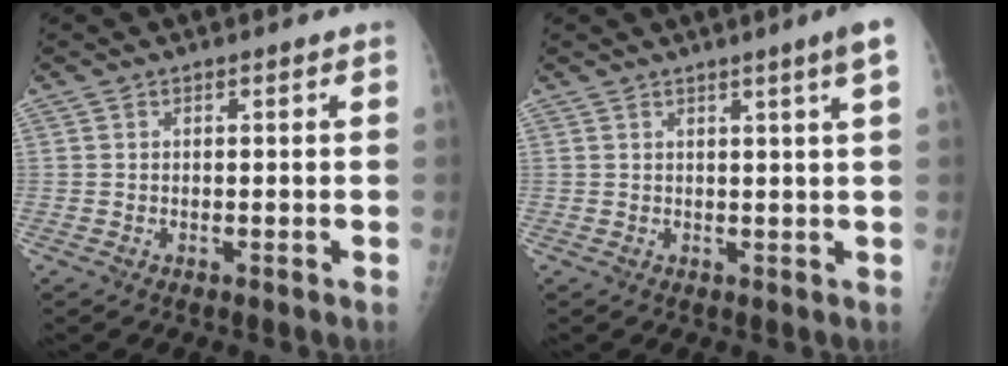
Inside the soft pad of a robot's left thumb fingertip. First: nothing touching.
{"total": 4.3, "force": [2.0, -1.1, 3.6], "torque": [-0.053, -0.010, 0.031]}